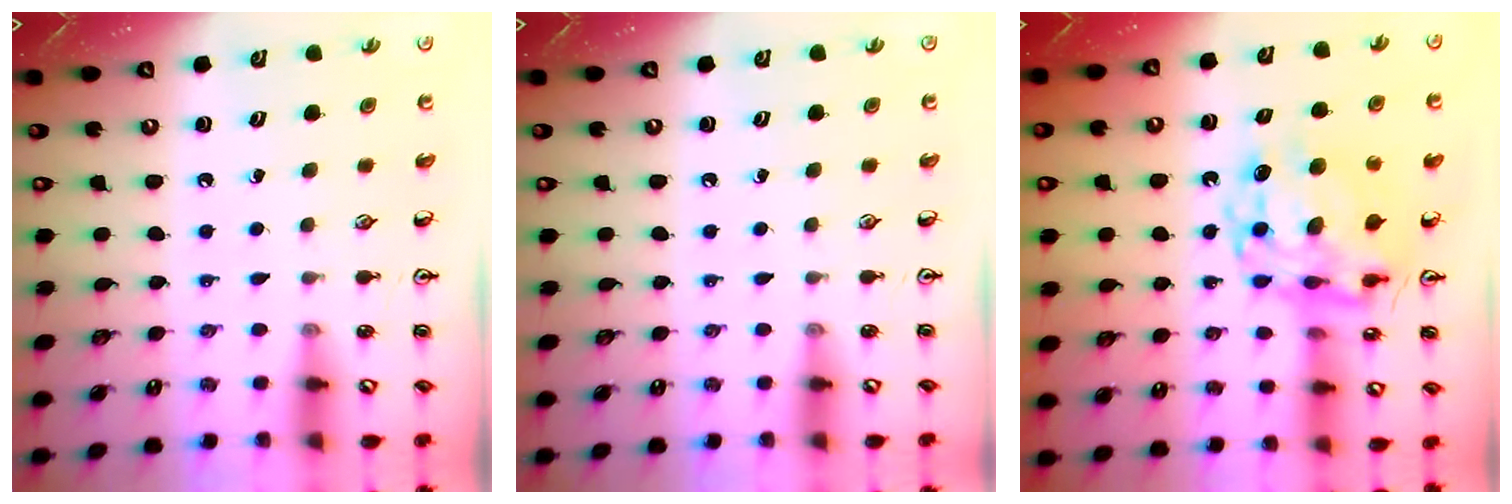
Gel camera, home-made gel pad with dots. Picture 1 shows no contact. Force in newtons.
{"total": 0.0}
{"total": 12.6, "press": 12.6, "slide": 1.1}